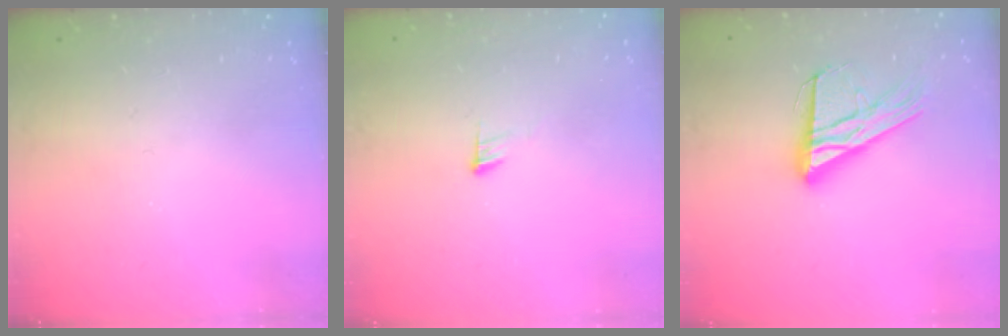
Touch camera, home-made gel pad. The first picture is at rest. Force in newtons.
{"total": 4.0, "press": 4.0, "slide": 0.3}
{"total": 16.7, "press": 16.6, "slide": 1.6}